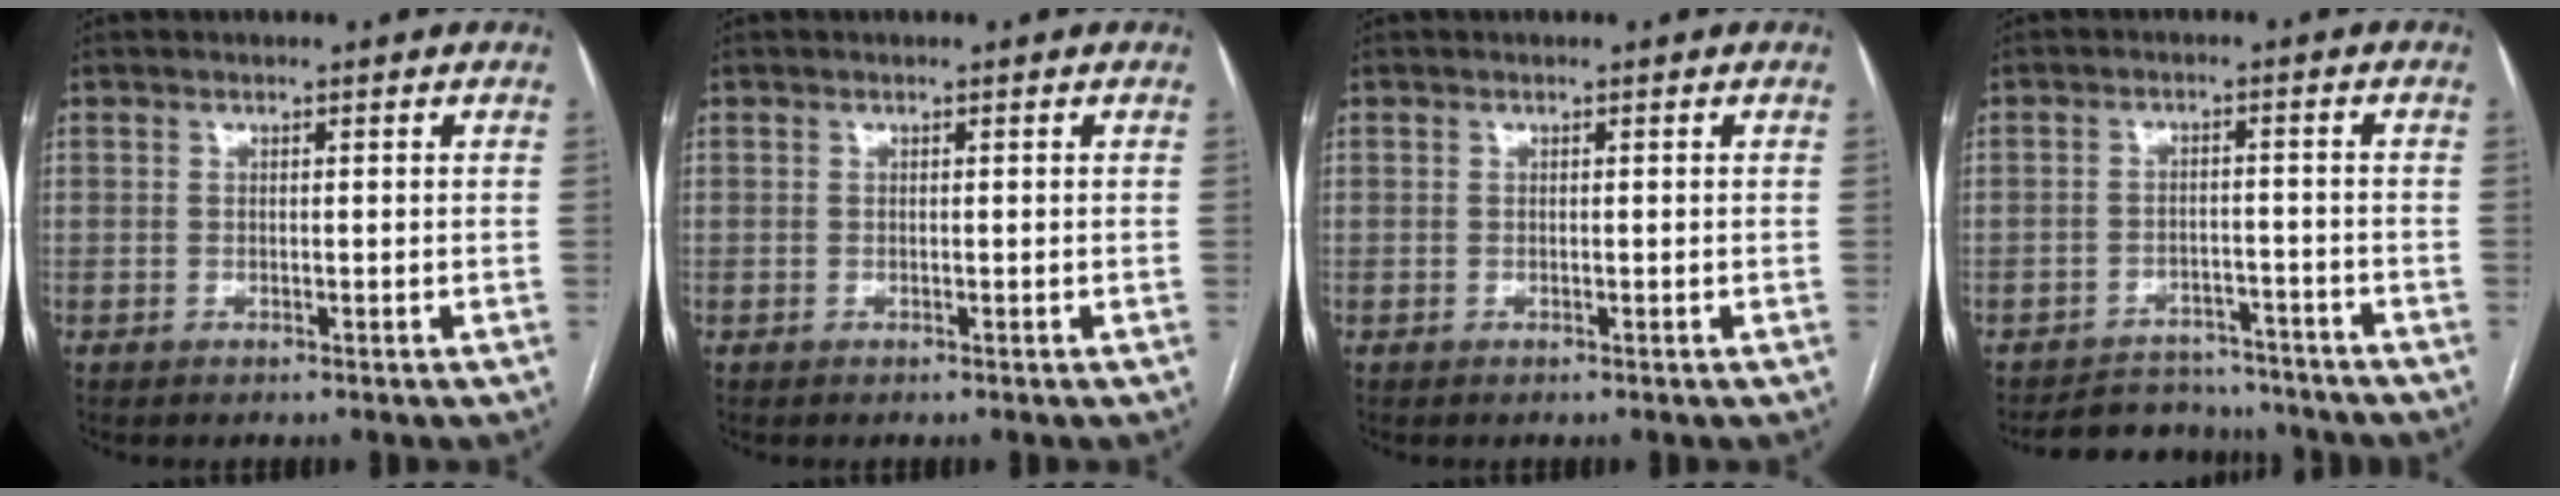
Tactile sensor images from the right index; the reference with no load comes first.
{"total": 0.0}
{"total": 0.0}
{"total": 8.7, "force": [-8.2, 2.8, 0.4], "torque": [0.006, 0.012, -0.113]}